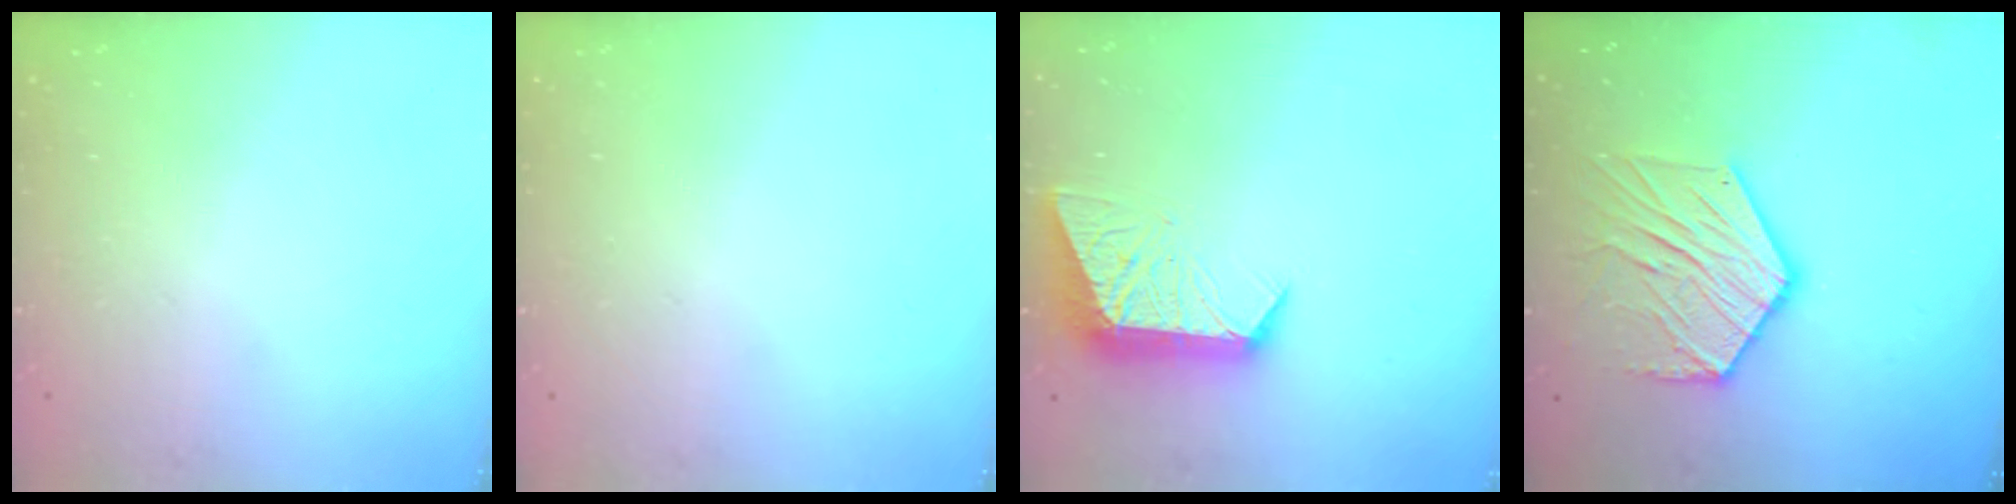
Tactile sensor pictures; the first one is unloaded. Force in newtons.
{"total": 0.0}
{"total": 10.9, "press": 10.9, "slide": 0.9}
{"total": 14.3, "press": 14.2, "slide": 1.3}